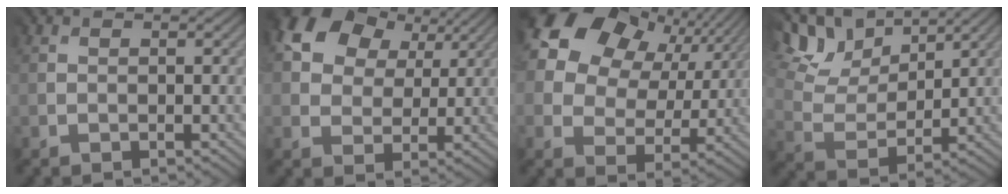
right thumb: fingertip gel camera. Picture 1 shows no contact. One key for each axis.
{"total": 12.7, "fx": 6.9, "fy": 8.9, "fz": 5.9, "tx": -0.157, "ty": 0.054, "tz": 0.117}
{"total": 17.7, "fx": 8.7, "fy": 12.6, "fz": 8.8, "tx": -0.229, "ty": 0.068, "tz": 0.165}
{"total": 11.7, "fx": 8.8, "fy": 5.1, "fz": 5.8, "tx": -0.155, "ty": 0.018, "tz": 0.132}